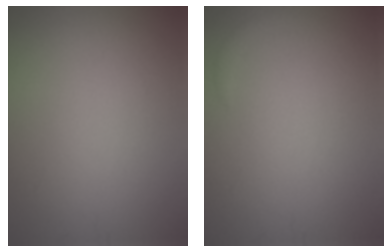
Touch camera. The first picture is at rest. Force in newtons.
{"total": 0.7, "press": 0.7, "slide": 0.1}